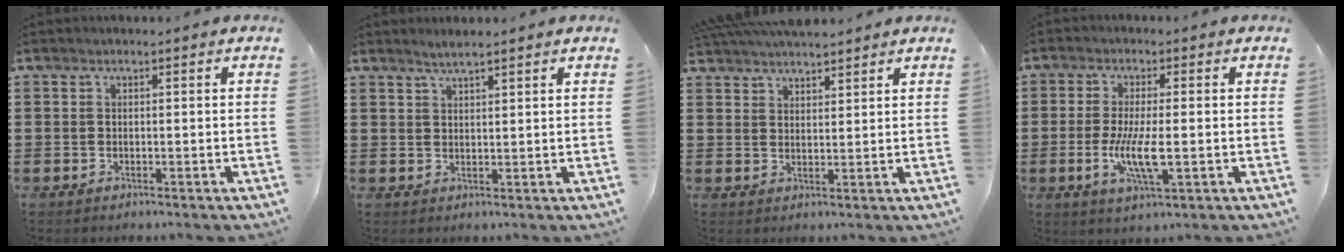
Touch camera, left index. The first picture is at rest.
{"total": 1.8, "force": [1.7, -0.1, 0.6], "torque": [-0.014, 0.002, 0.032]}
{"total": 4.1, "force": [4.1, 0.4, 0.5], "torque": [-0.022, -0.011, 0.076]}
{"total": 6.9, "force": [-1.2, 1.7, 6.6], "torque": [-0.140, -0.011, -0.027]}